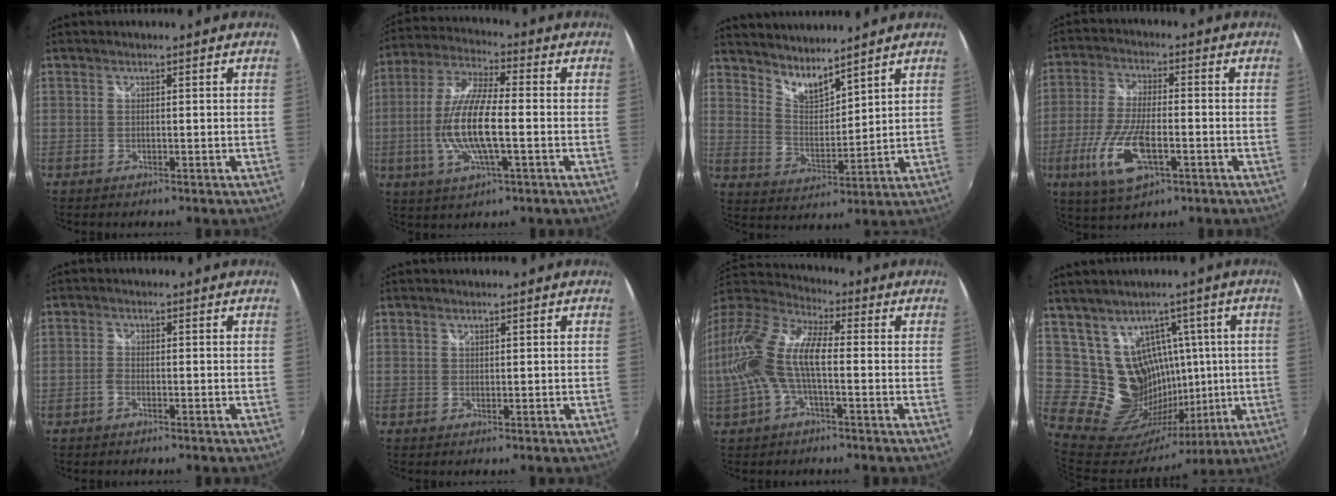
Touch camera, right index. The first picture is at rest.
{"total": 13.5, "force": [-2.2, 3.4, 12.9], "torque": [-0.263, -0.003, -0.043]}
{"total": 7.2, "force": [6.6, 1.3, 2.6], "torque": [-0.039, -0.007, 0.123]}
{"total": 12.4, "force": [-4.6, 4.3, 10.7], "torque": [-0.229, -0.017, -0.086]}
{"total": 1.5, "force": [-0.9, 0.7, 1.1], "torque": [-0.030, 0.001, -0.020]}
{"total": 0.0}
{"total": 16.8, "force": [-1.1, 7.0, 15.2], "torque": [-0.301, 0.006, -0.029]}
{"total": 15.3, "force": [4.6, 13.7, 5.2], "torque": [-0.111, 0.012, 0.106]}